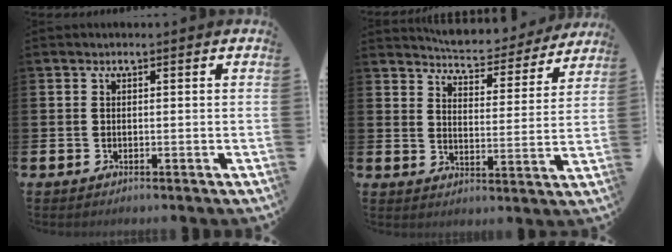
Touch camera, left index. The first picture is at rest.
{"total": 5.9, "force": [5.8, 0.8, 0.8], "torque": [-0.039, -0.044, 0.100]}